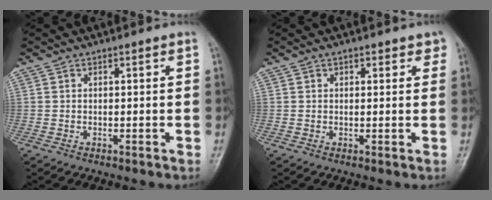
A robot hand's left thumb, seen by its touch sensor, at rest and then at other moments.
{"total": 2.6, "force": [1.5, 1.6, 1.3], "torque": [0.008, -0.004, 0.017]}